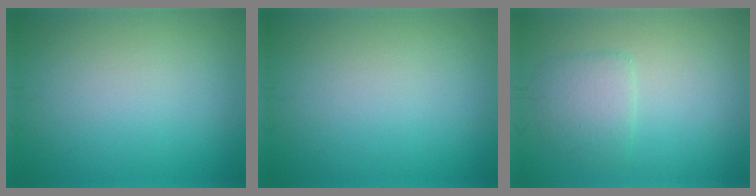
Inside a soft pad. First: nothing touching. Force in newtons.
{"total": 0.0}
{"total": 2.5, "press": 2.5, "slide": 0.2}